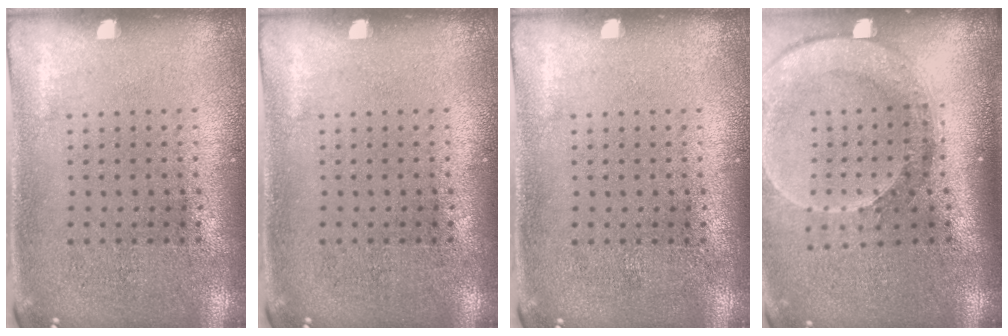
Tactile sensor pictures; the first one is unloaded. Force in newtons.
{"total": 0.0}
{"total": 0.0}
{"total": 2.6, "press": 2.0, "slide": 1.7}